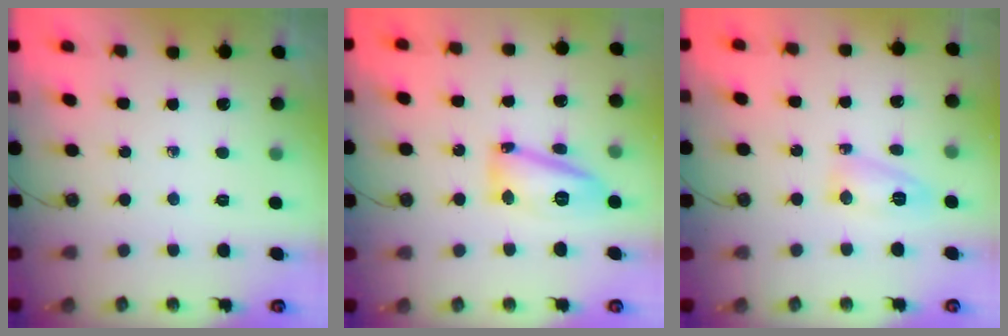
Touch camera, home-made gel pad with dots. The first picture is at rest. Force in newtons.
{"total": 17.7, "press": 14.4, "slide": 10.2}
{"total": 5.5, "press": 5.4, "slide": 0.8}